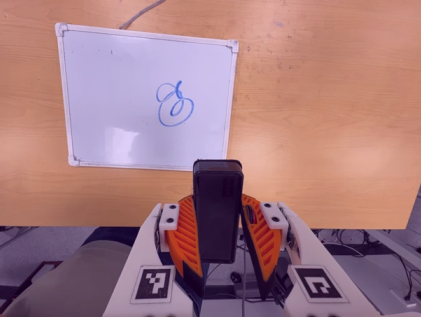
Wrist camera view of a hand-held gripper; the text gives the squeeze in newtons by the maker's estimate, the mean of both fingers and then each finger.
{"total": 8.8, "left": 7.3, "right": 10.4}